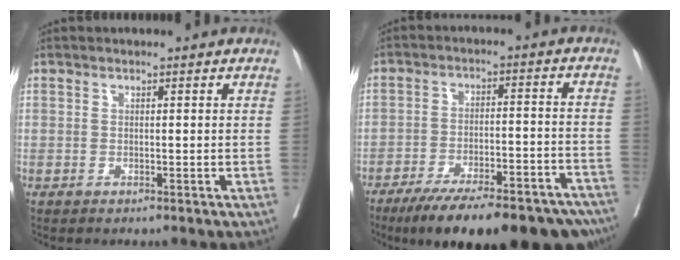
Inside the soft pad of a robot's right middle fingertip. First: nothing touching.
{"total": 24.4, "force": [-19.2, 6.0, 13.7], "torque": [-0.156, -0.003, -0.263]}